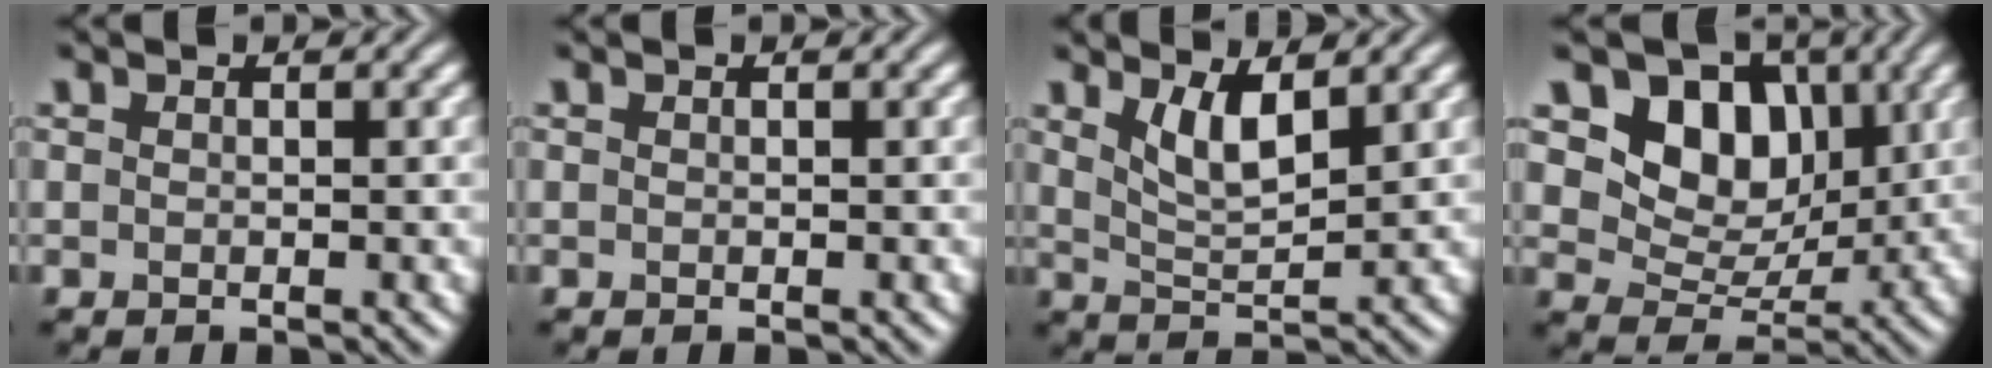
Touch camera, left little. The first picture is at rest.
{"total": 0.0}
{"total": 3.5, "force": [2.0, 1.1, 2.7], "torque": [-0.057, -0.009, 0.041]}
{"total": 7.3, "force": [2.7, 5.5, 4.0], "torque": [-0.059, -0.010, 0.031]}